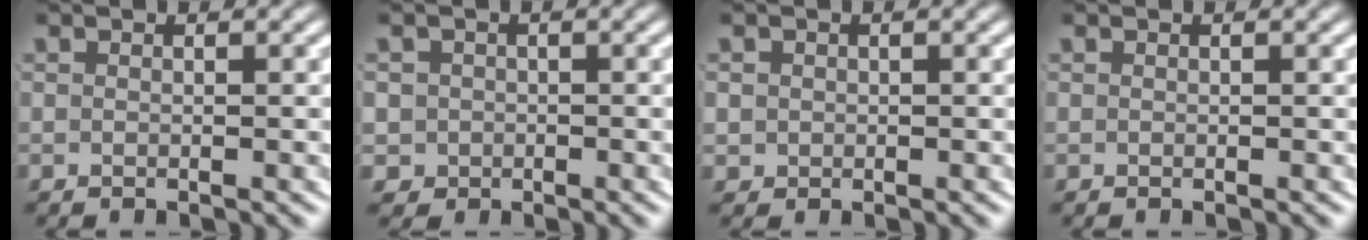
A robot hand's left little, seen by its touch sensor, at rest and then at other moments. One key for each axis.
{"total": 5.2, "fx": -0.8, "fy": 5.0, "fz": 1.2, "tx": -0.042, "ty": -0.019, "tz": -0.015}
{"total": 2.2, "fx": 0.1, "fy": 2.1, "fz": 0.6, "tx": -0.026, "ty": -0.009, "tz": 0.006}
{"total": 0.0}